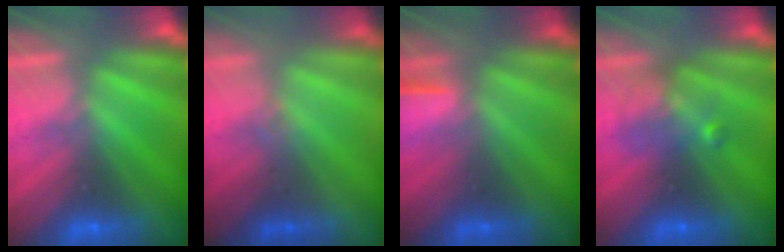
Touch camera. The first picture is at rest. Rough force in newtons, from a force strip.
{"total": 1.3}
{"total": 1.4}
{"total": 2.4}